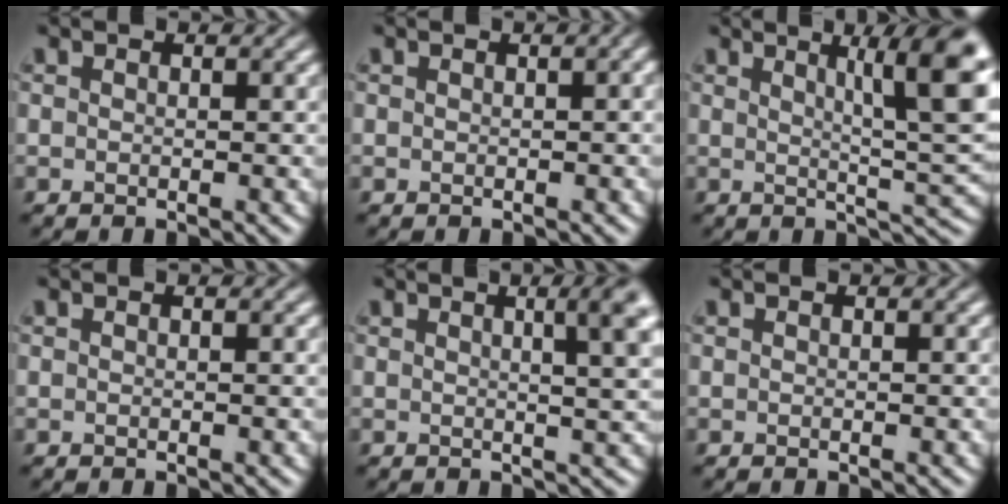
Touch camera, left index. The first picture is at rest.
{"total": 0.9, "force": [0.2, 0.2, 0.9], "torque": [-0.010, 0.009, 0.005]}
{"total": 9.4, "force": [3.5, 2.1, 8.5], "torque": [-0.086, 0.016, 0.046]}
{"total": 0.0}
{"total": 5.8, "force": [2.1, 2.0, 5.1], "torque": [-0.027, 0.022, 0.012]}
{"total": 0.0}